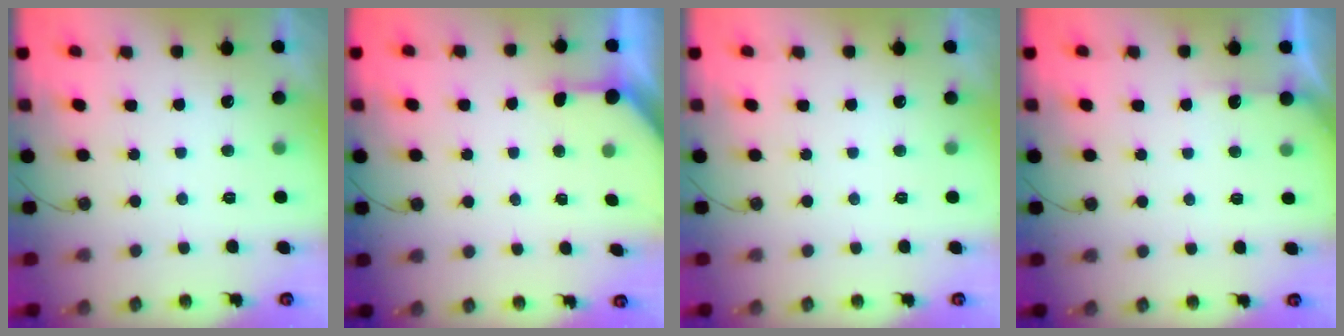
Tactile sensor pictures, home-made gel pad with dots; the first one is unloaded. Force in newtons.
{"total": 3.6, "press": 3.6, "slide": 0.3}
{"total": 0.0}
{"total": 2.6, "press": 2.6, "slide": 0.4}